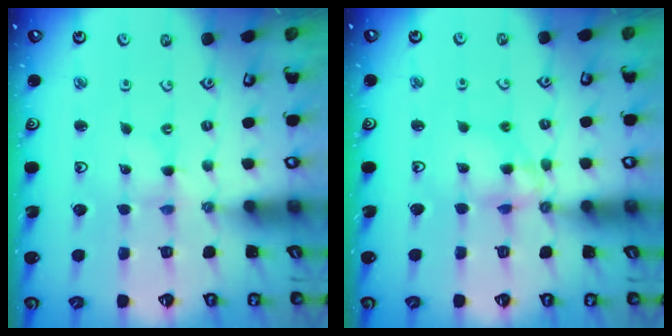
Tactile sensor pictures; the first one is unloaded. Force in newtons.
{"total": 9.6, "press": 9.6, "slide": 1.0}